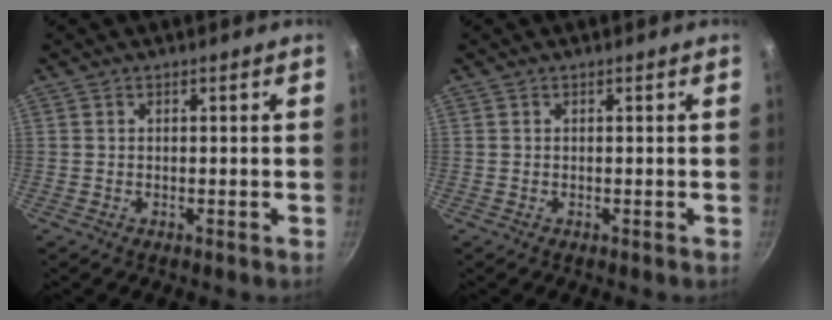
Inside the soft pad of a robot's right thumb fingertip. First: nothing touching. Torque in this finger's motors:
{"motor_torque": [0.00, 0.00, 0.00, 0.00, 0.01]}